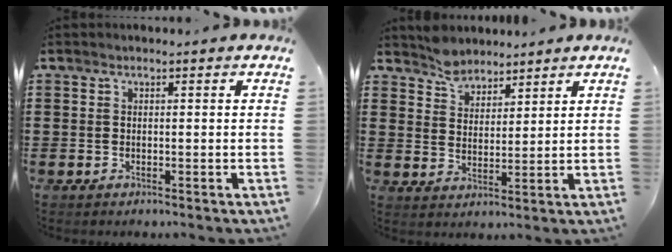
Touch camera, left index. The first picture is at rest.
{"total": 4.2, "force": [3.9, 1.6, 0.1], "torque": [-0.018, -0.004, 0.076]}